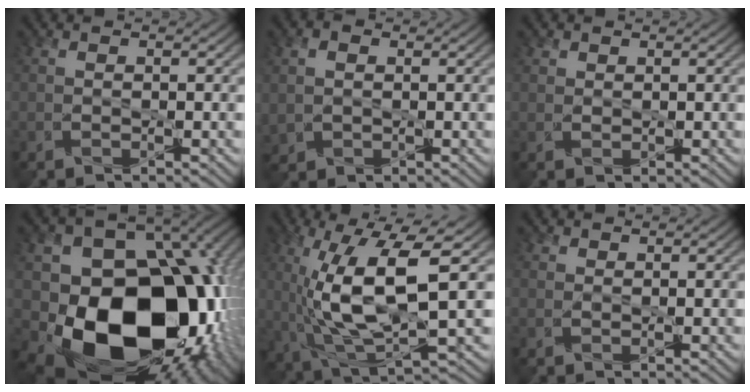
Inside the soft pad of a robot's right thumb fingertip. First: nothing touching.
{"total": 2.8, "force": [0.5, 2.4, 1.4], "torque": [-0.041, -0.002, 0.010]}
{"total": 1.2, "force": [0.8, 0.9, 0.2], "torque": [-0.005, -0.001, 0.016]}
{"total": 18.9, "force": [-3.6, 14.3, 11.8], "torque": [-0.178, -0.065, -0.033]}
{"total": 12.9, "force": [0.9, 4.7, 12.0], "torque": [-0.250, -0.002, 0.025]}
{"total": 0.8, "force": [0.7, 0.4, 0.1], "torque": [-0.002, -0.003, 0.014]}